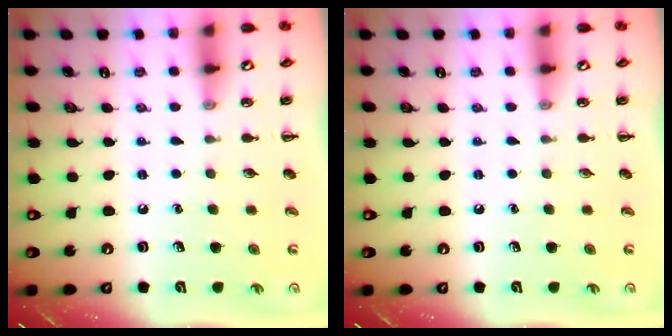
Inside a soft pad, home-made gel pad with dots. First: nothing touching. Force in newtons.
{"total": 0.0}